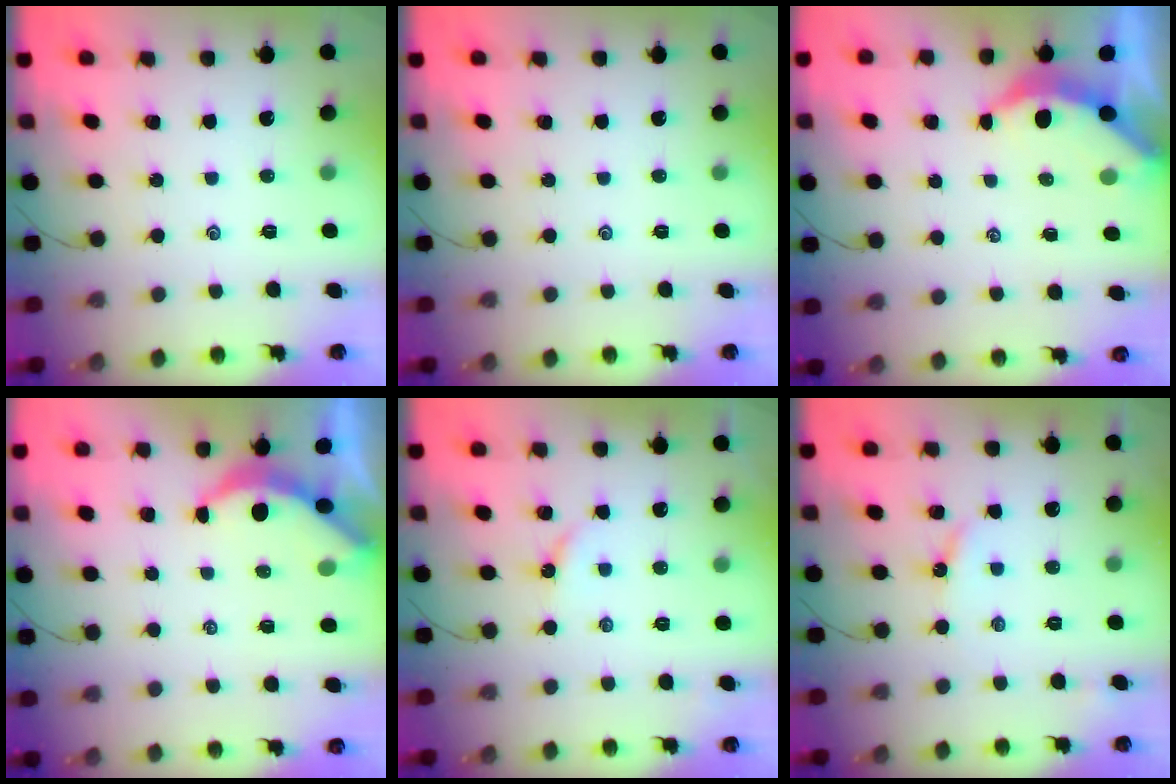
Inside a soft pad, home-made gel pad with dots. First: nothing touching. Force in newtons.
{"total": 0.0}
{"total": 3.6, "press": 3.6, "slide": 0.4}
{"total": 4.3, "press": 4.3, "slide": 0.5}
{"total": 2.7, "press": 2.7, "slide": 0.3}
{"total": 4.0, "press": 4.0, "slide": 0.1}